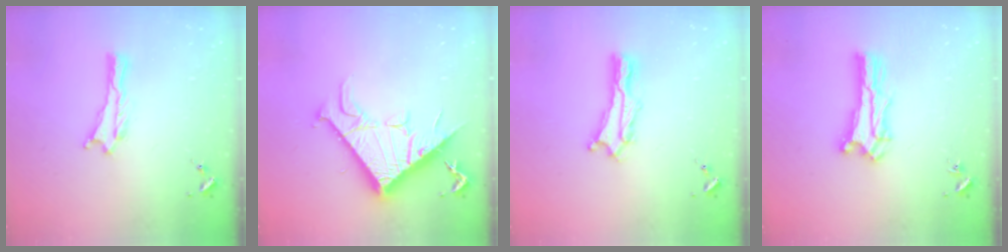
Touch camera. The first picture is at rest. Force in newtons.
{"total": 13.0, "press": 13.0, "slide": 0.2}
{"total": 2.2, "press": 2.2, "slide": 0.3}
{"total": 1.5, "press": 1.5, "slide": 0.2}